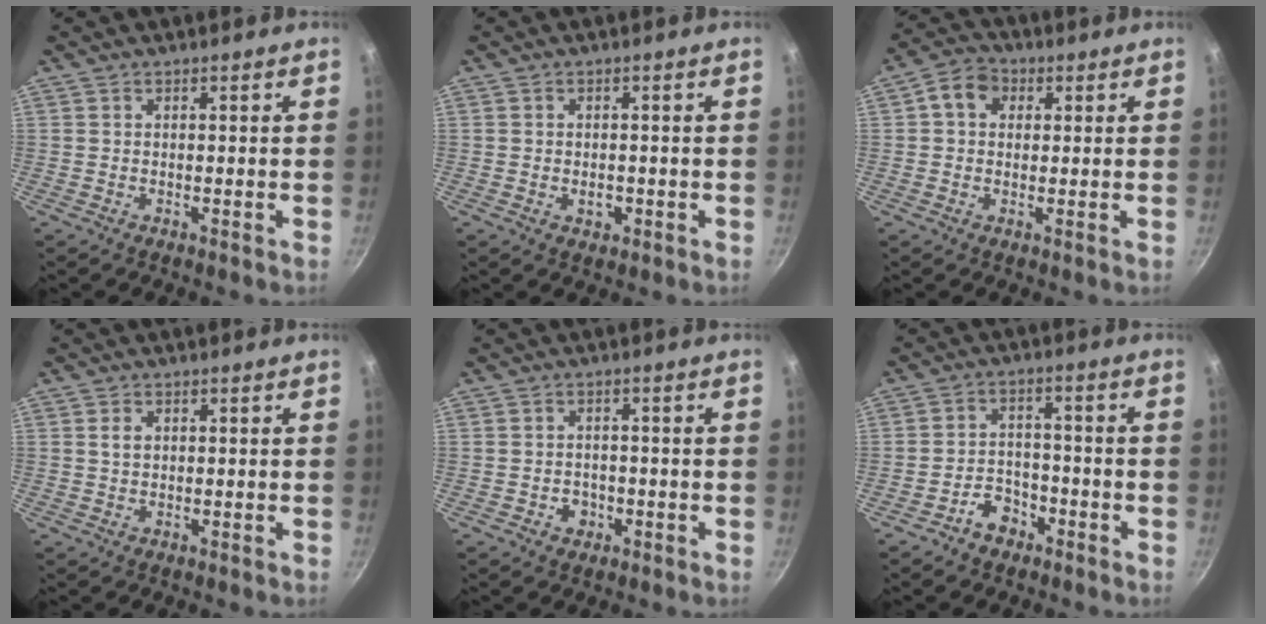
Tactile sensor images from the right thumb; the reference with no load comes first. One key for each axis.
{"total": 2.3, "fx": -0.6, "fy": 1.7, "fz": 1.4, "tx": -0.017, "ty": 0.003, "tz": -0.008}
{"total": 6.3, "fx": 1.6, "fy": 5.0, "fz": 3.4, "tx": -0.039, "ty": 0.008, "tz": 0.013}
{"total": 2.0, "fx": 0.5, "fy": 1.4, "fz": 1.3, "tx": -0.017, "ty": 0.003, "tz": 0.010}
{"total": 3.0, "fx": -1.1, "fy": 2.5, "fz": 1.3, "tx": -0.007, "ty": 0.008, "tz": -0.011}
{"total": 5.4, "fx": -3.5, "fy": 3.7, "fz": 1.9, "tx": -0.012, "ty": 0.037, "tz": -0.057}